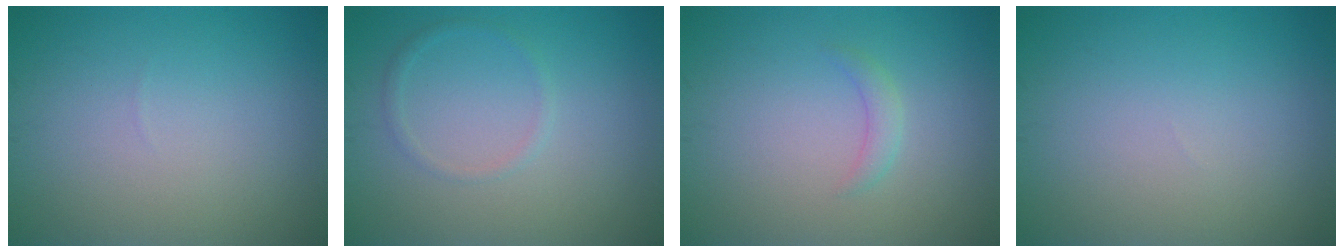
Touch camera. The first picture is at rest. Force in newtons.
{"total": 1.0, "press": 1.0, "slide": 0.1}
{"total": 1.2, "press": 1.2, "slide": 0.1}
{"total": 0.0}